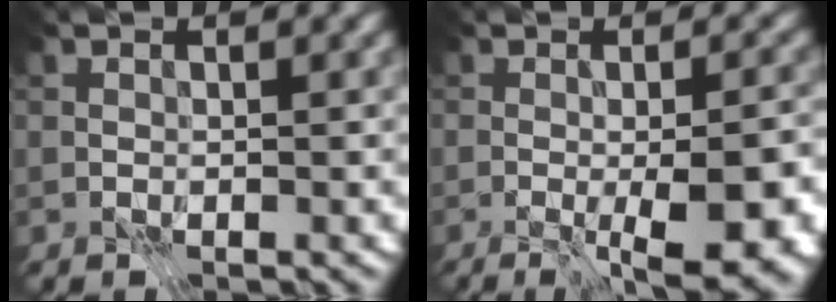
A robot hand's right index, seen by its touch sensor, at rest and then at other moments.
{"total": 7.4, "force": [-2.5, 1.3, 6.9], "torque": [-0.094, -0.015, -0.029]}